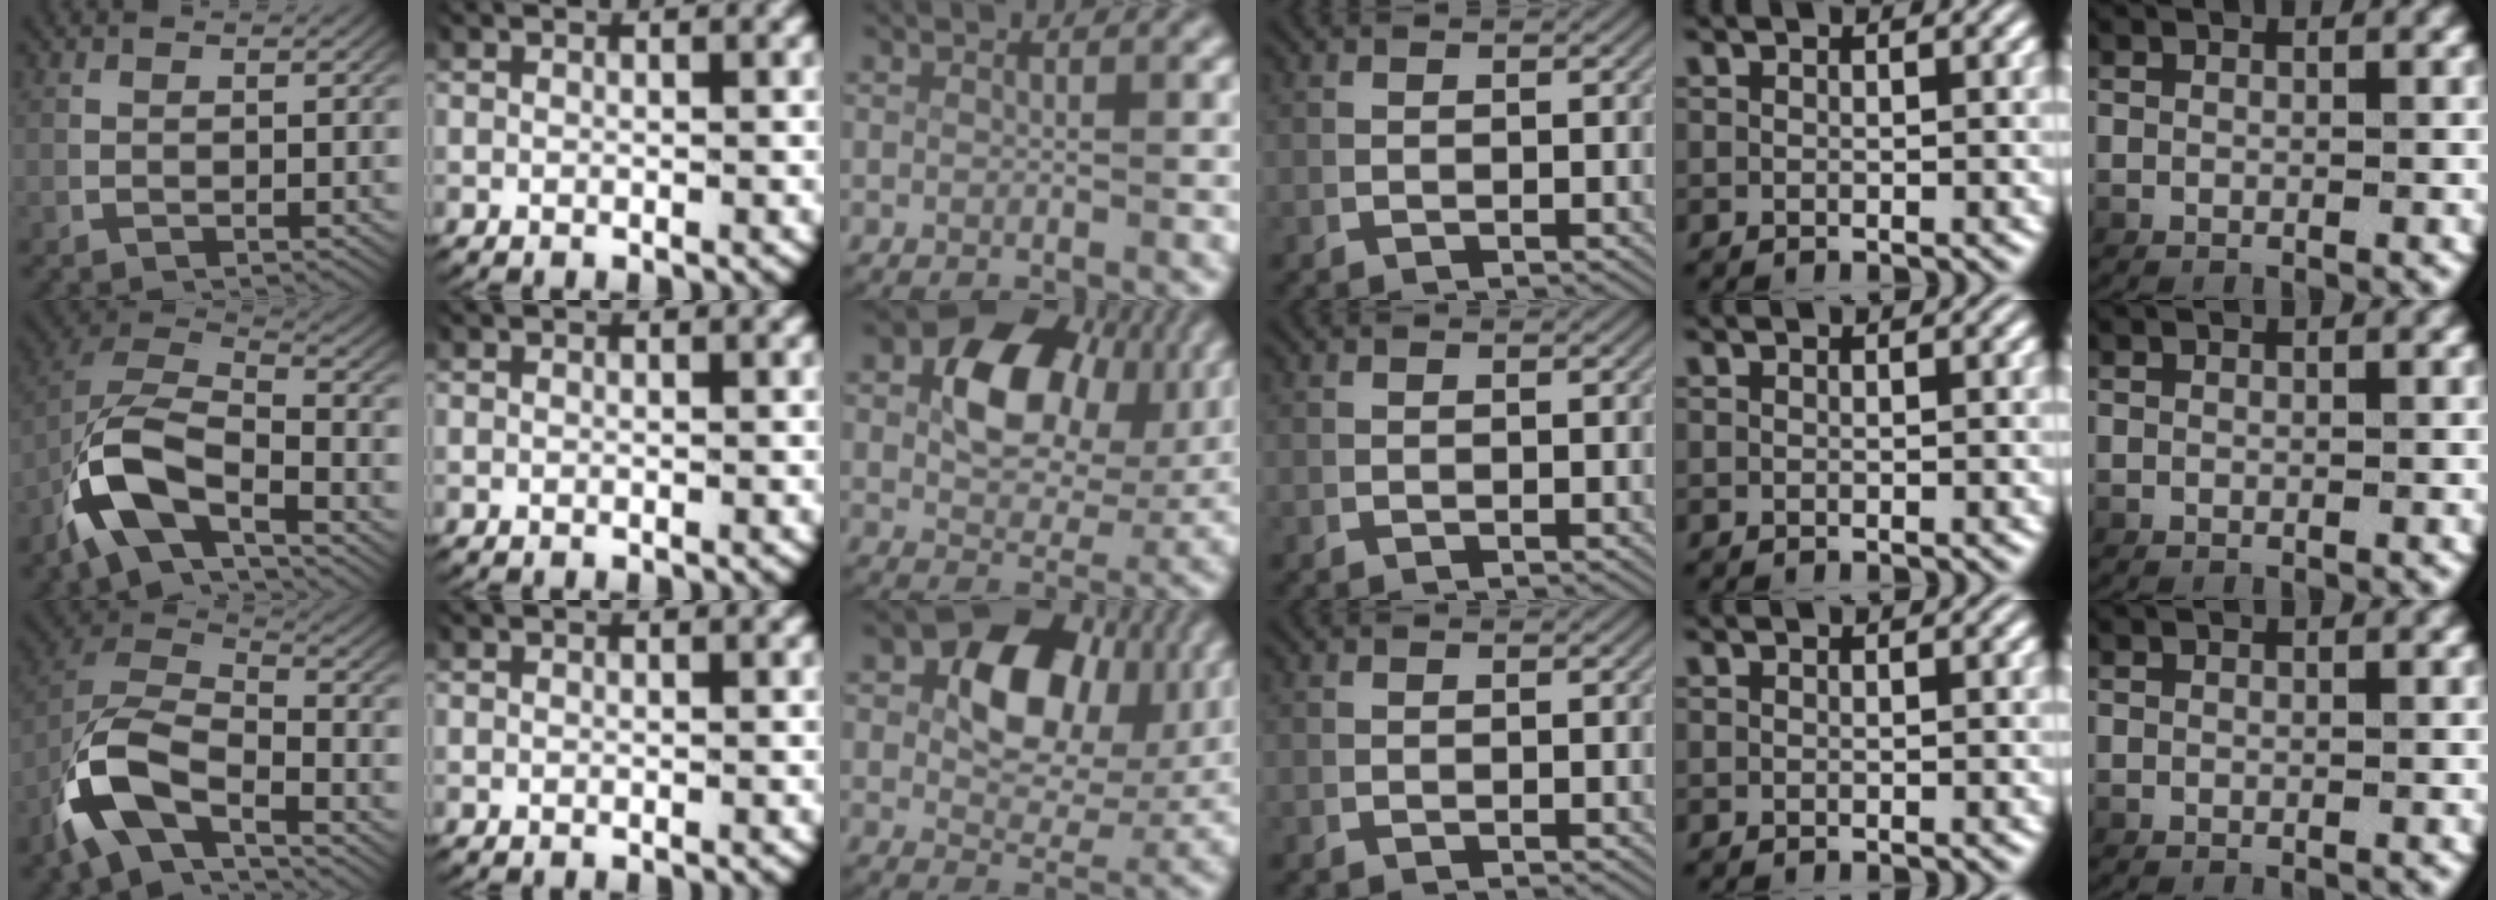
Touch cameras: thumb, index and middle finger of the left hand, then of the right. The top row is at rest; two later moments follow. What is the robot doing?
{"motion": "lift_and_place", "object": "fork"}